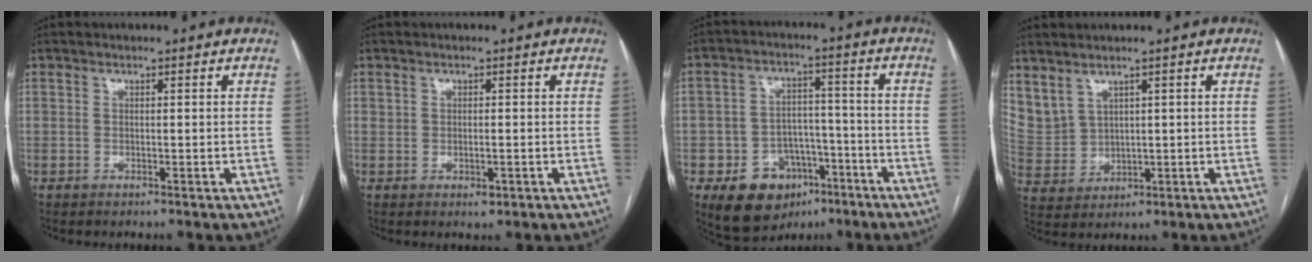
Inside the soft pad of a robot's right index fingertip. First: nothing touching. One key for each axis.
{"total": 1.7, "fx": -0.1, "fy": 1.0, "fz": 1.3, "tx": -0.024, "ty": -0.002, "tz": 0.003}
{"total": 10.9, "fx": -5.7, "fy": 8.0, "fz": 4.7, "tx": -0.073, "ty": 0.027, "tz": -0.079}
{"total": 6.7, "fx": 4.6, "fy": 3.9, "fz": 2.9, "tx": -0.076, "ty": 0.007, "tz": 0.121}